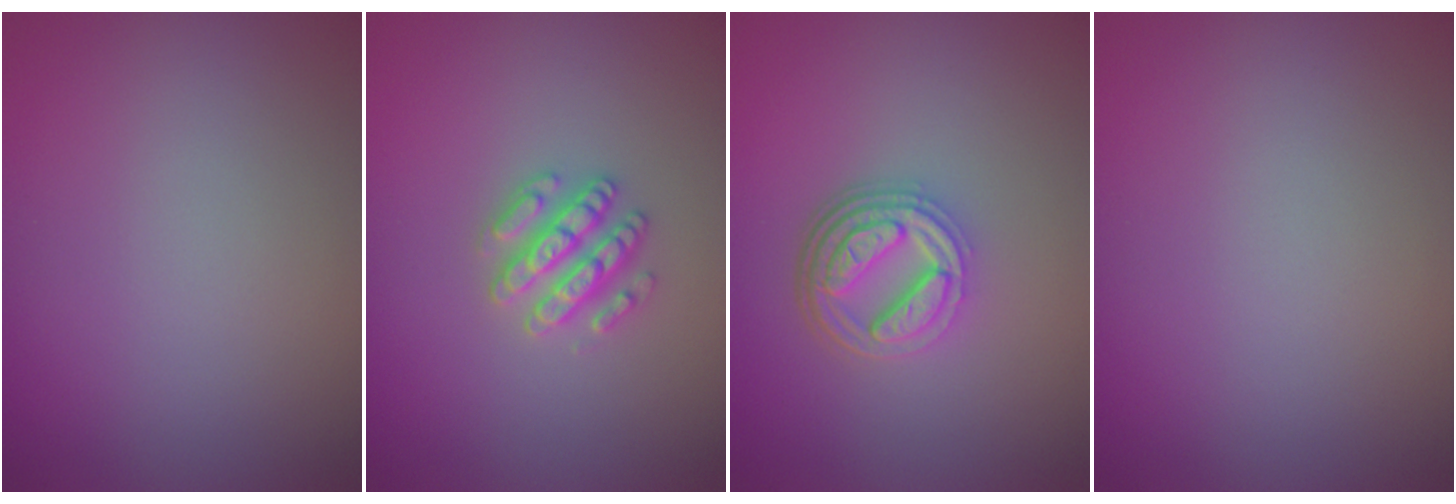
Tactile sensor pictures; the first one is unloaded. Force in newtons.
{"total": 2.8, "press": 2.7, "slide": 0.6}
{"total": 4.7, "press": 3.5, "slide": 3.1}
{"total": 0.0}